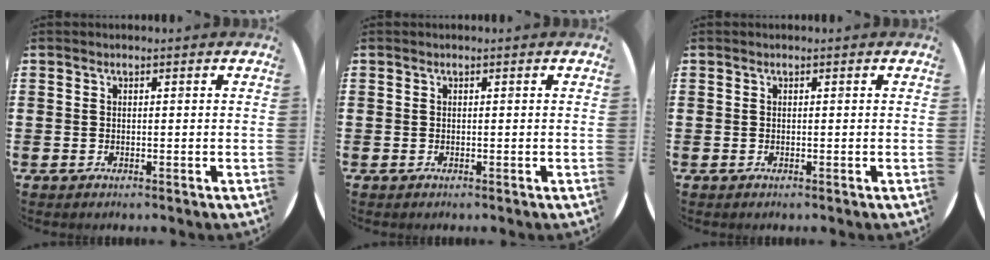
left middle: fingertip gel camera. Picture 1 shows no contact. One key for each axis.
{"total": 0.0}
{"total": 0.0}